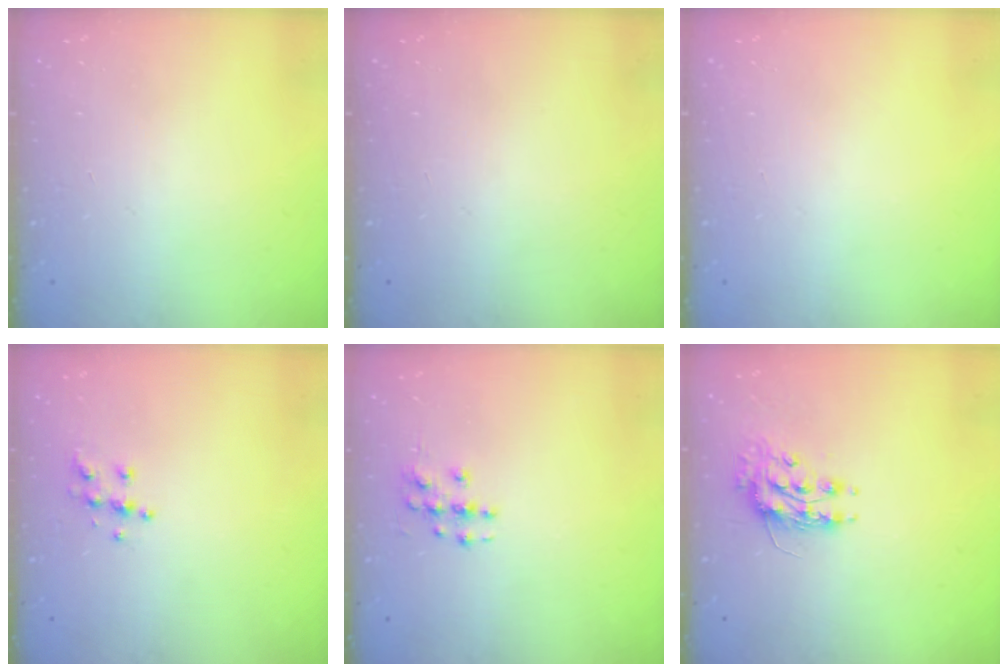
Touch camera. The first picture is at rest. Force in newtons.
{"total": 0.0}
{"total": 0.0}
{"total": 5.9, "press": 5.9, "slide": 0.2}
{"total": 3.7, "press": 3.7, "slide": 0.1}
{"total": 8.5, "press": 8.5, "slide": 0.6}